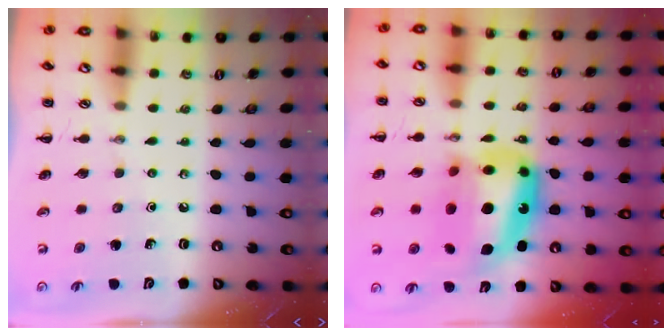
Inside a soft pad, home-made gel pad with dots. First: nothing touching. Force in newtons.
{"total": 18.5, "press": 17.9, "slide": 4.7}